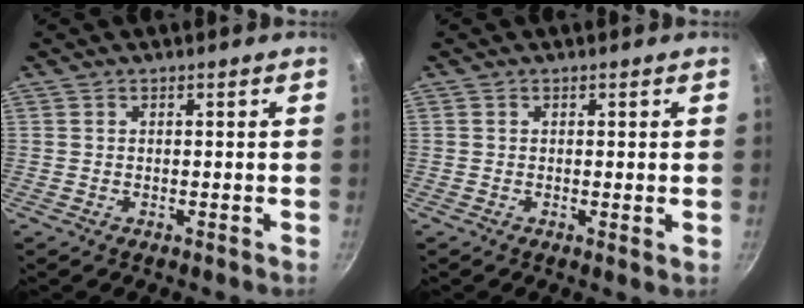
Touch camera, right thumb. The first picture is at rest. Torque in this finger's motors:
{"motor_torque": [-0.52, -0.25, -0.65, 0.09, -0.06]}